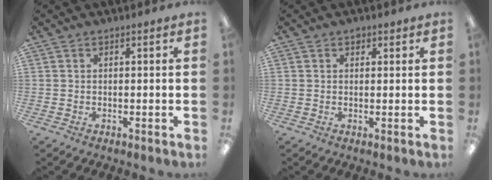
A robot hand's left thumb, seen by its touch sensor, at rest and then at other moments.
{"total": 1.2, "force": [0.8, 0.8, 0.5], "torque": [-0.004, -0.001, 0.014]}